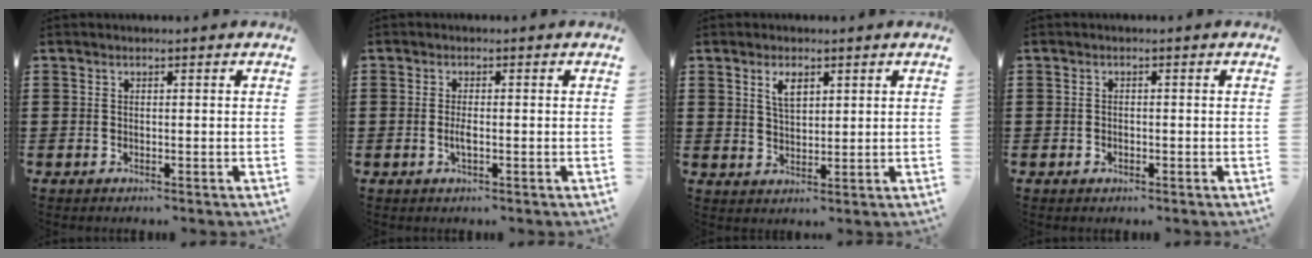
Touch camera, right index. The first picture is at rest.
{"total": 1.6, "force": [-0.4, 0.4, 1.5], "torque": [-0.036, -0.003, -0.010]}
{"total": 3.2, "force": [1.7, 1.5, 2.3], "torque": [-0.043, 0.002, 0.028]}
{"total": 0.7, "force": [-0.4, 0.4, 0.3], "torque": [-0.007, 0.000, -0.008]}